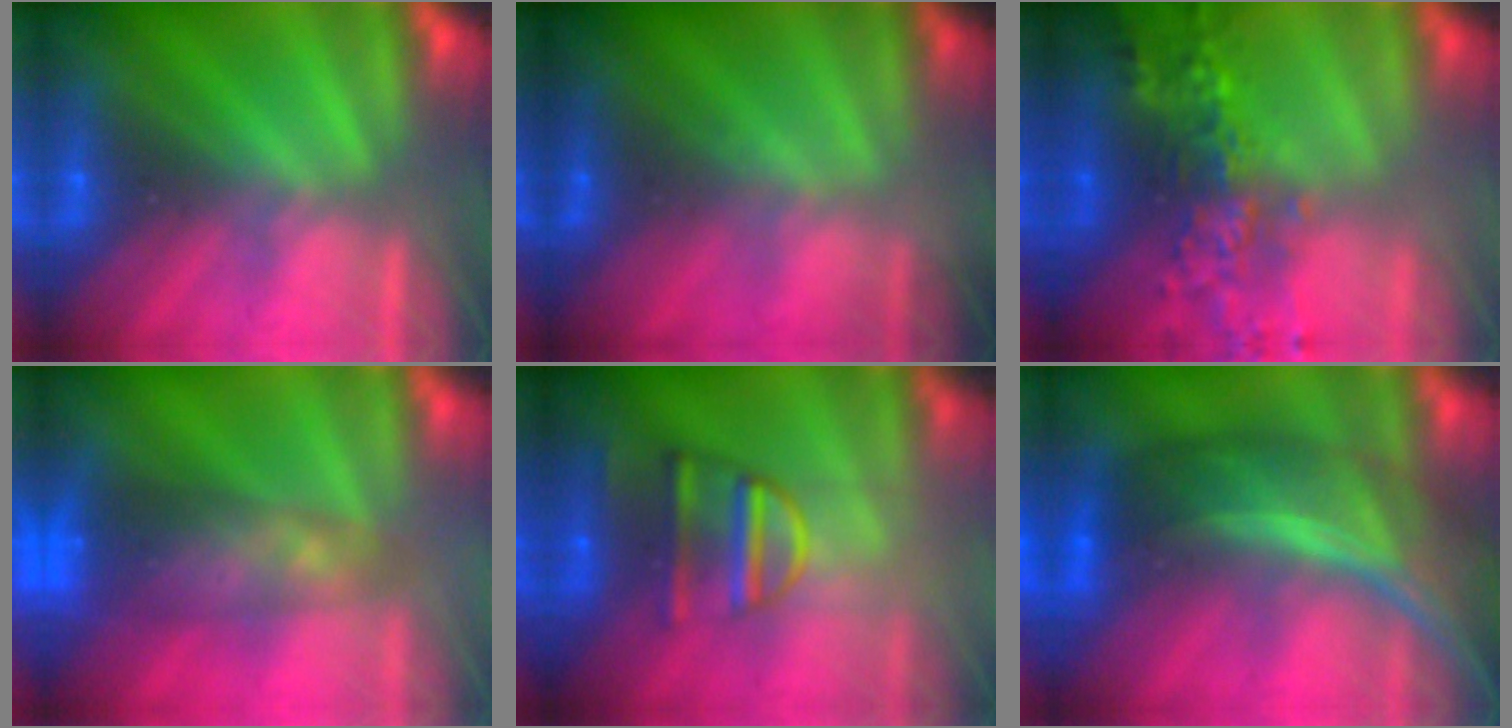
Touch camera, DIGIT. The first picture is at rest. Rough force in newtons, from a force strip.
{"total": 1.6}
{"total": 6.5}
{"total": 7.8}
{"total": 5.9}
{"total": 7.5}